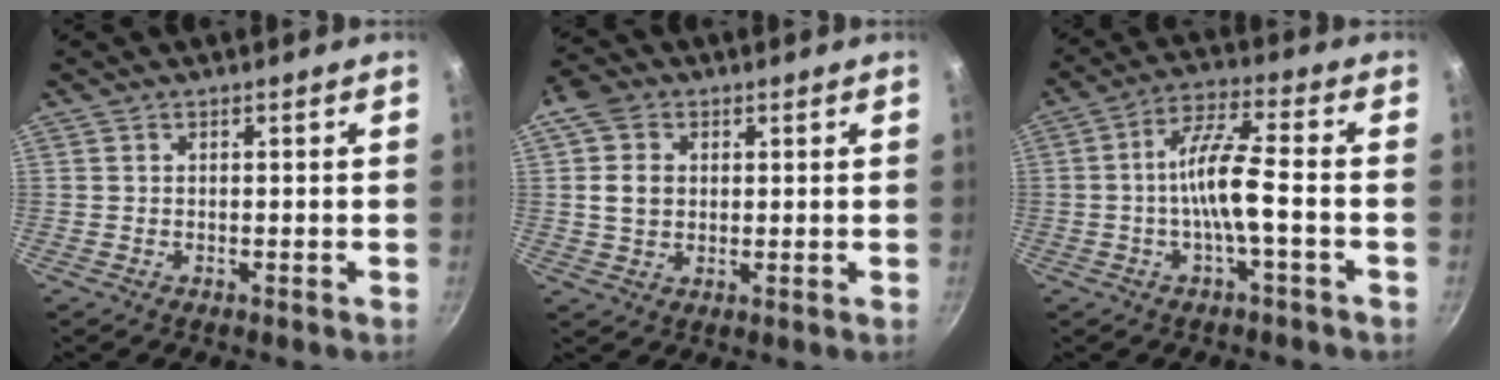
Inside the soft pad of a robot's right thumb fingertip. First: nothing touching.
{"total": 6.7, "force": [1.2, 5.4, 3.9], "torque": [-0.054, 0.003, 0.015]}
{"total": 8.9, "force": [-2.0, 1.7, 8.6], "torque": [-0.166, 0.032, -0.044]}